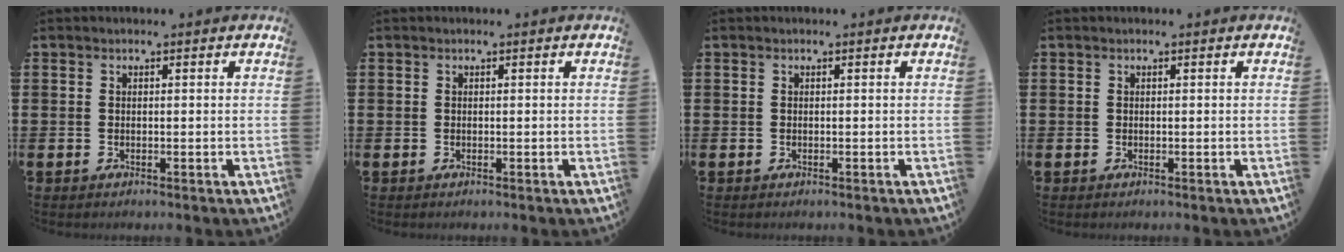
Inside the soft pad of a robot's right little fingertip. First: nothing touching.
{"total": 0.0}
{"total": 0.0}
{"total": 0.0}